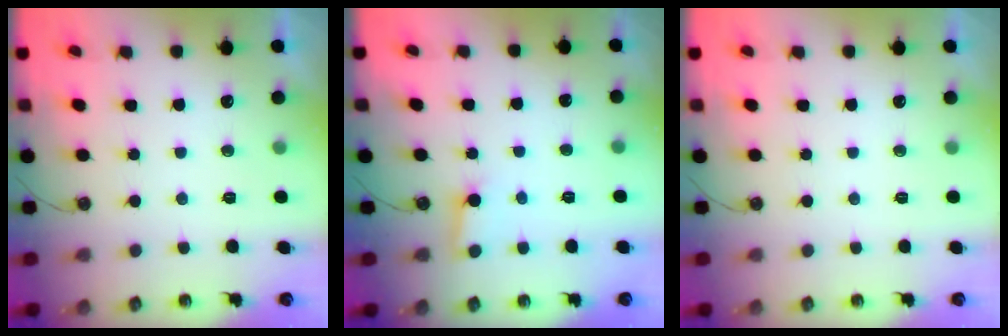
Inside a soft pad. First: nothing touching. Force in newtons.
{"total": 2.9, "press": 2.9, "slide": 0.2}
{"total": 0.0}